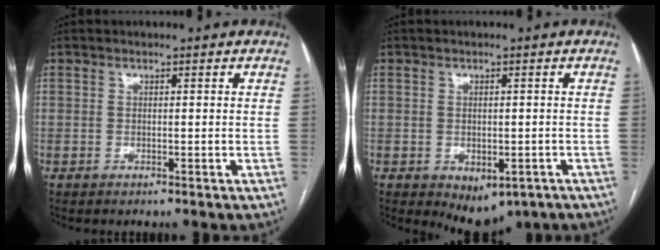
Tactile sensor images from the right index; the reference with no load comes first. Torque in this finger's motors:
{"motor_torque": [1.01, -0.76, 0.34, 0.04]}